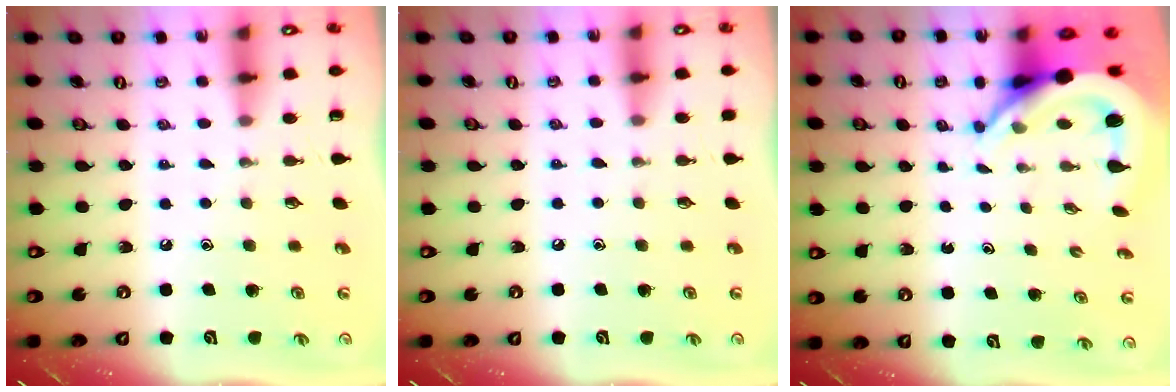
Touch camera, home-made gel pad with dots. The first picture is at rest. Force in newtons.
{"total": 2.5, "press": 2.4, "slide": 0.4}
{"total": 7.1, "press": 7.0, "slide": 1.1}